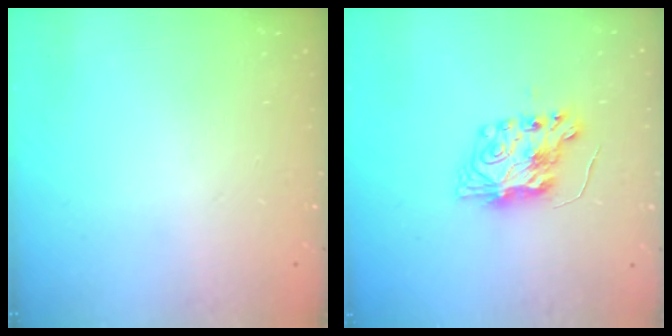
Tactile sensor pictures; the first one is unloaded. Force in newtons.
{"total": 9.1, "press": 9.0, "slide": 0.8}